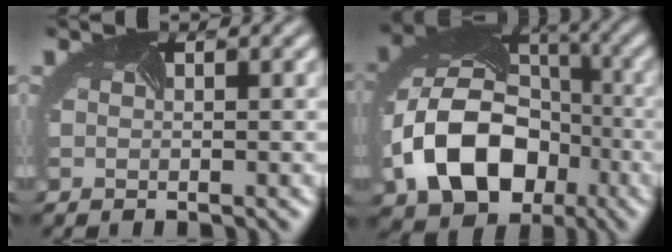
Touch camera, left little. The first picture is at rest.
{"total": 12.5, "force": [-4.0, 8.9, 7.8], "torque": [-0.166, -0.028, -0.068]}